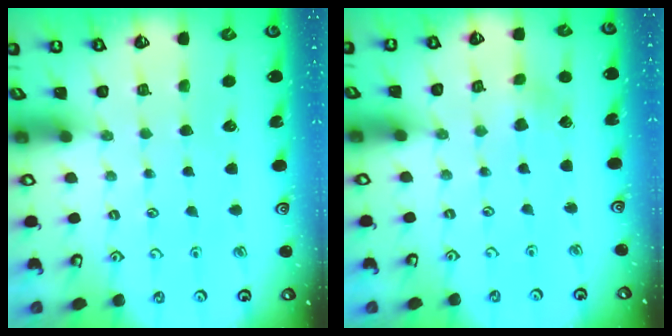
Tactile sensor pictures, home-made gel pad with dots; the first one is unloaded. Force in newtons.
{"total": 2.6, "press": 2.6, "slide": 0.5}